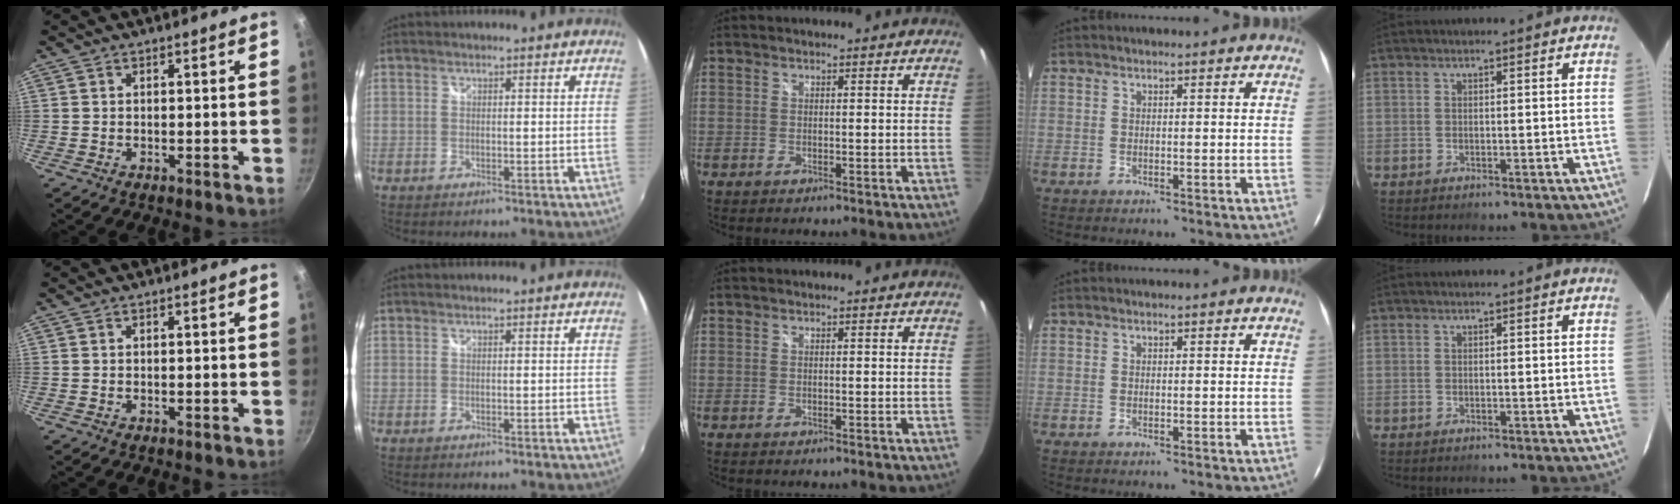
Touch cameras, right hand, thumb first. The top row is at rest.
{}